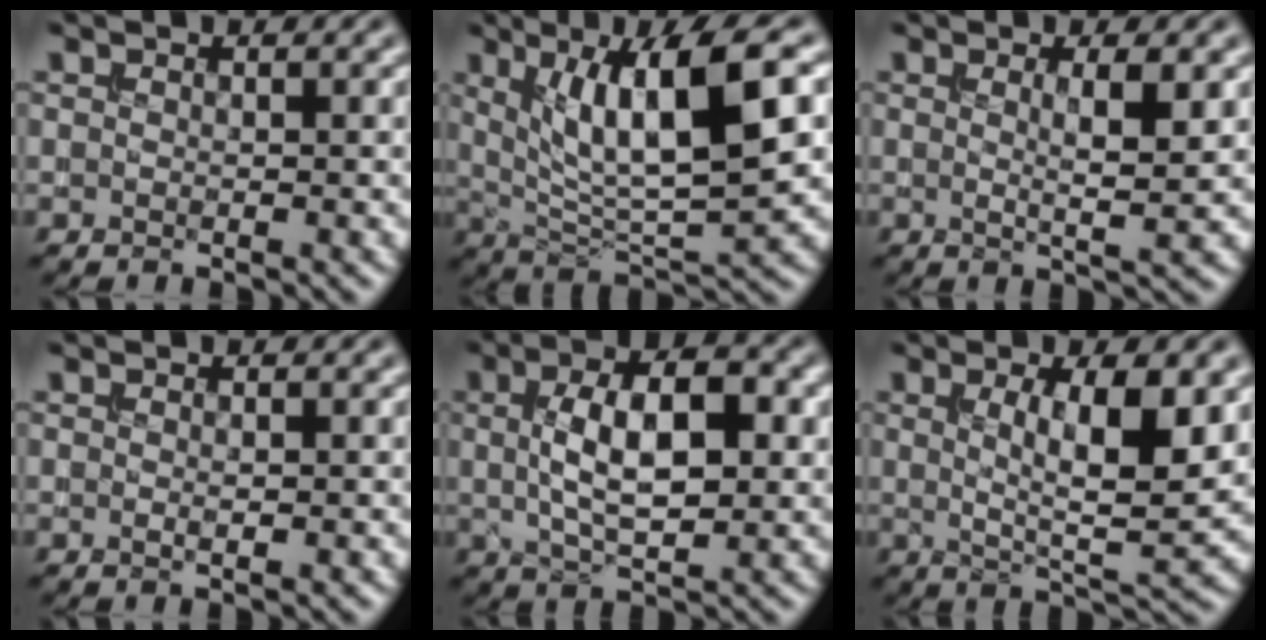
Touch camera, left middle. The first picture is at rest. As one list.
[{"total": 9.8, "force": [3.1, 2.6, 9.0], "torque": [-0.144, -0.003, 0.060]}, {"total": 3.5, "force": [0.5, 0.6, 3.4], "torque": [-0.051, -0.005, 0.007]}, {"total": 0.6, "force": [-0.1, 0.1, 0.6], "torque": [-0.012, 0.000, -0.002]}, {"total": 7.6, "force": [0.9, 3.3, 6.8], "torque": [-0.115, 0.008, 0.014]}, {"total": 6.9, "force": [1.3, 1.8, 6.5], "torque": [-0.102, -0.009, 0.024]}]